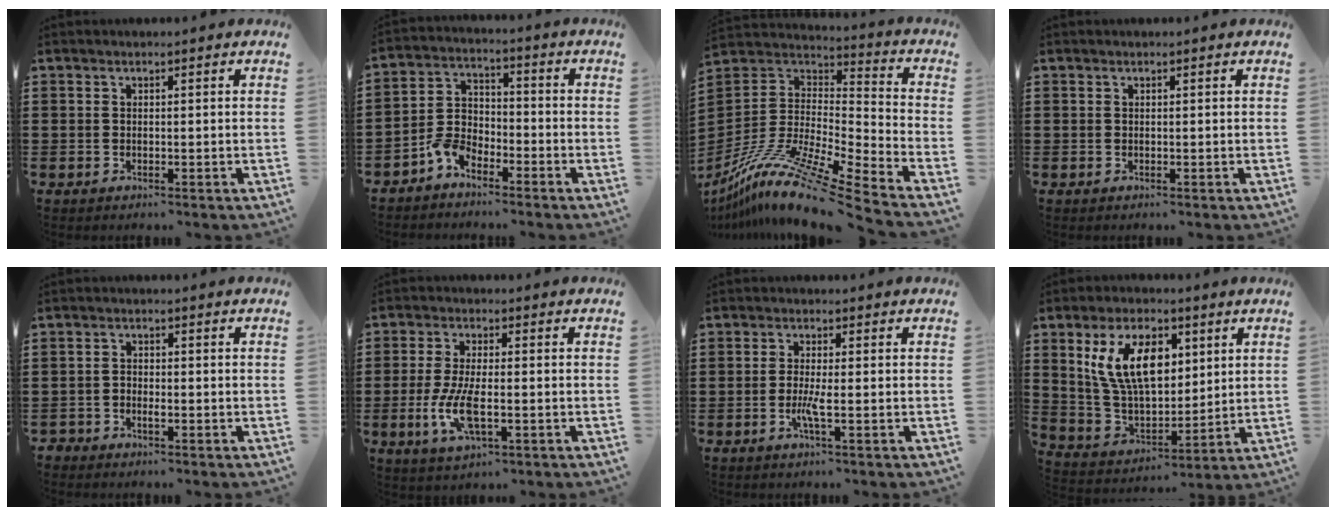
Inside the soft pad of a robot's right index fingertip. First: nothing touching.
{"total": 5.3, "force": [-3.9, 2.9, 2.0], "torque": [-0.057, 0.012, -0.081]}
{"total": 13.3, "force": [-10.5, 0.4, 8.2], "torque": [-0.167, -0.002, -0.206]}
{"total": 0.0}
{"total": 1.6, "force": [-1.2, 0.7, 0.7], "torque": [-0.015, 0.000, -0.025]}
{"total": 7.1, "force": [-1.8, 2.5, 6.3], "torque": [-0.139, -0.010, -0.037]}
{"total": 3.0, "force": [-1.1, 0.2, 2.8], "torque": [-0.062, -0.009, -0.024]}
{"total": 11.8, "force": [4.6, 6.5, 8.7], "torque": [-0.199, 0.018, 0.085]}